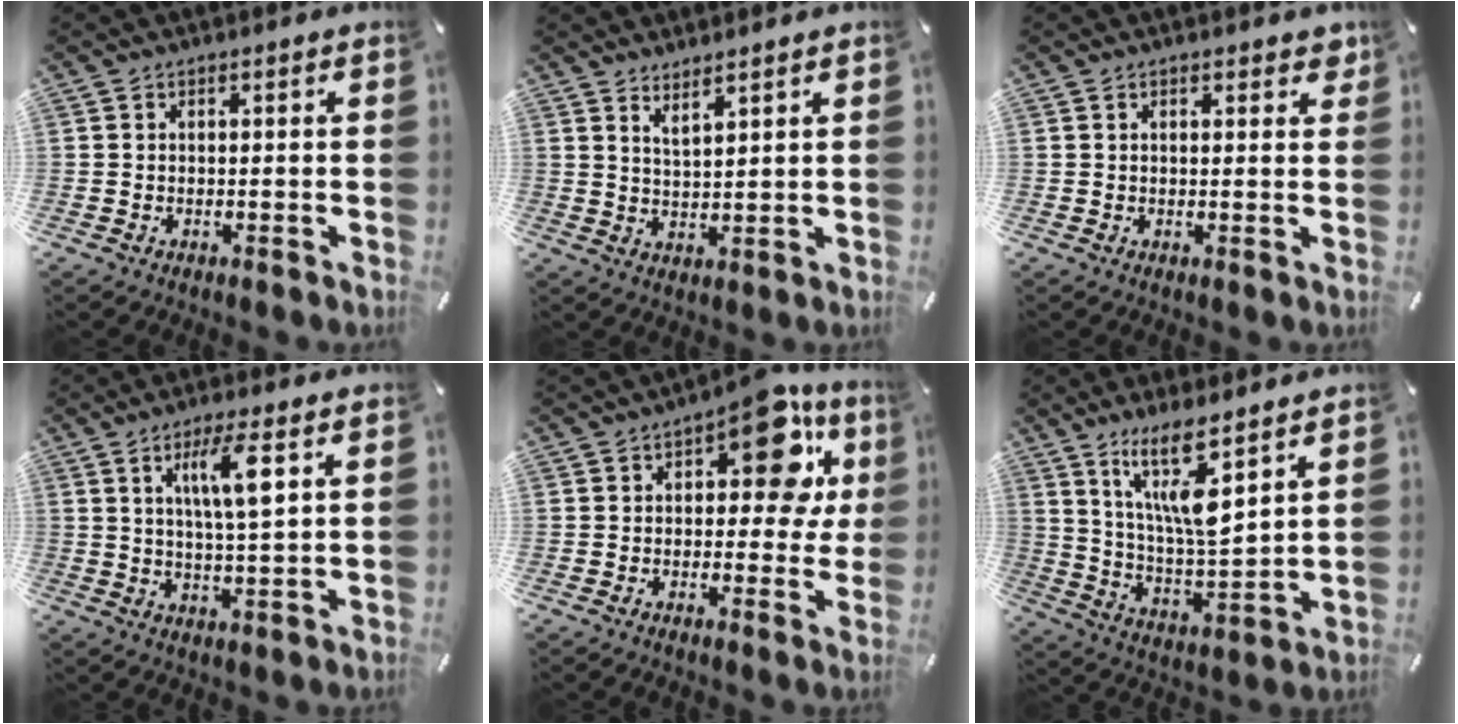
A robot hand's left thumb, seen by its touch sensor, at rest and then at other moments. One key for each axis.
{"total": 3.1, "fx": 3.0, "fy": -0.4, "fz": 0.8, "tx": -0.021, "ty": -0.018, "tz": 0.054}
{"total": 2.0, "fx": 1.2, "fy": 1.0, "fz": 1.3, "tx": -0.013, "ty": -0.003, "tz": 0.018}
{"total": 8.8, "fx": 3.5, "fy": 1.5, "fz": 7.9, "tx": -0.148, "ty": -0.004, "tz": 0.053}
{"total": 14.8, "fx": 5.8, "fy": 7.7, "fz": 11.2, "tx": -0.133, "ty": -0.035, "tz": 0.094}
{"total": 14.2, "fx": 8.6, "fy": 3.7, "fz": 10.7, "tx": -0.225, "ty": -0.039, "tz": 0.146}